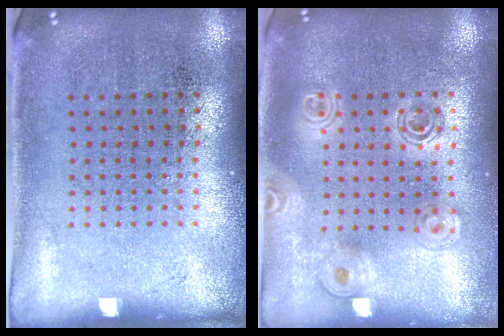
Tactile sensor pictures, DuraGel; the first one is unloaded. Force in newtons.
{"total": 1.6, "press": 1.4, "slide": 0.8}